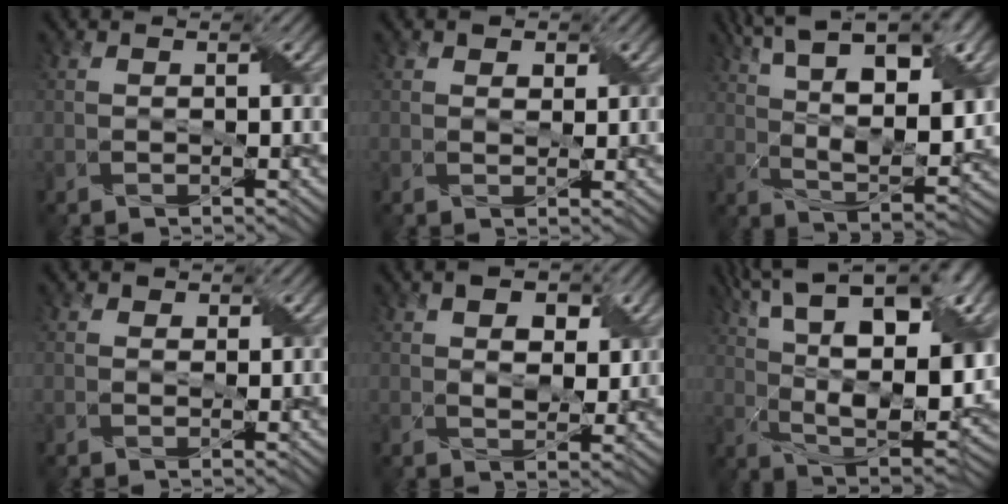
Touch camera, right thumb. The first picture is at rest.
{"total": 1.5, "force": [1.0, 0.9, 0.5], "torque": [-0.017, -0.004, 0.018]}
{"total": 15.9, "force": [7.4, 6.1, 12.7], "torque": [-0.222, 0.021, 0.118]}
{"total": 1.0, "force": [0.6, 0.8, 0.0], "torque": [-0.006, -0.004, 0.008]}
{"total": 5.3, "force": [2.2, 3.2, 3.6], "torque": [-0.064, -0.008, 0.031]}
{"total": 19.5, "force": [7.5, 8.5, 15.9], "torque": [-0.273, 0.042, 0.122]}